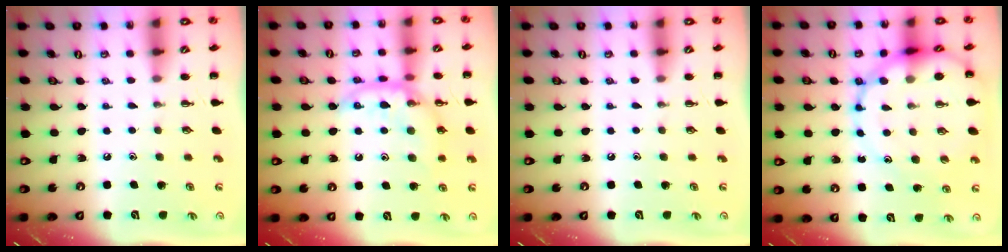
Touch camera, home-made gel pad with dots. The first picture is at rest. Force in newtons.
{"total": 14.8, "press": 14.7, "slide": 1.3}
{"total": 0.0}
{"total": 15.7, "press": 15.5, "slide": 2.5}